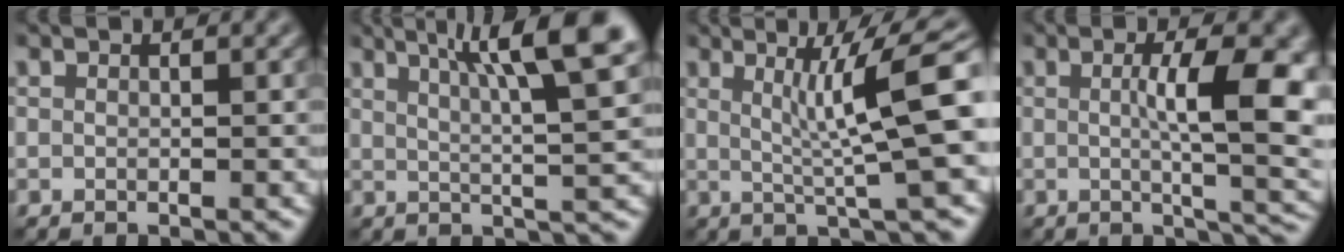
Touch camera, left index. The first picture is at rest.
{"total": 9.4, "force": [4.4, 1.8, 8.1], "torque": [-0.098, 0.024, 0.064]}
{"total": 7.8, "force": [1.9, 1.1, 7.5], "torque": [-0.102, 0.006, 0.032]}
{"total": 9.4, "force": [0.7, 2.5, 9.0], "torque": [-0.120, -0.001, 0.015]}